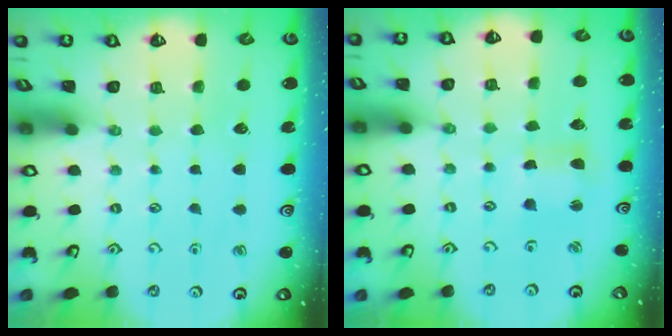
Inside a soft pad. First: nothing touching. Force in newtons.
{"total": 3.0, "press": 3.0, "slide": 0.2}